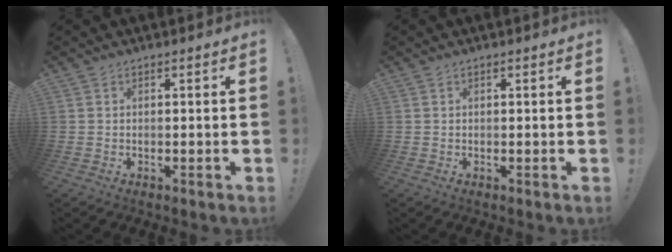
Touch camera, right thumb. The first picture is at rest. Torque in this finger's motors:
{"motor_torque": [0.17, 0.26, 0.03, -0.07, 0.18]}